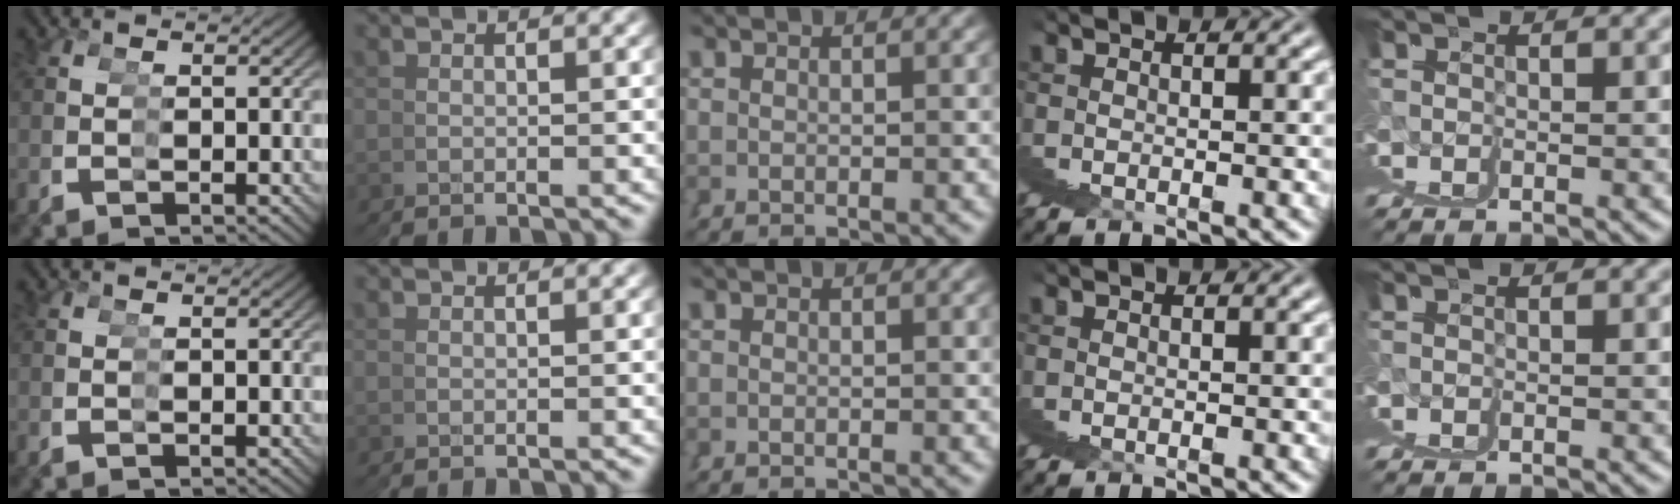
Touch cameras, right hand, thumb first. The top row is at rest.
{}